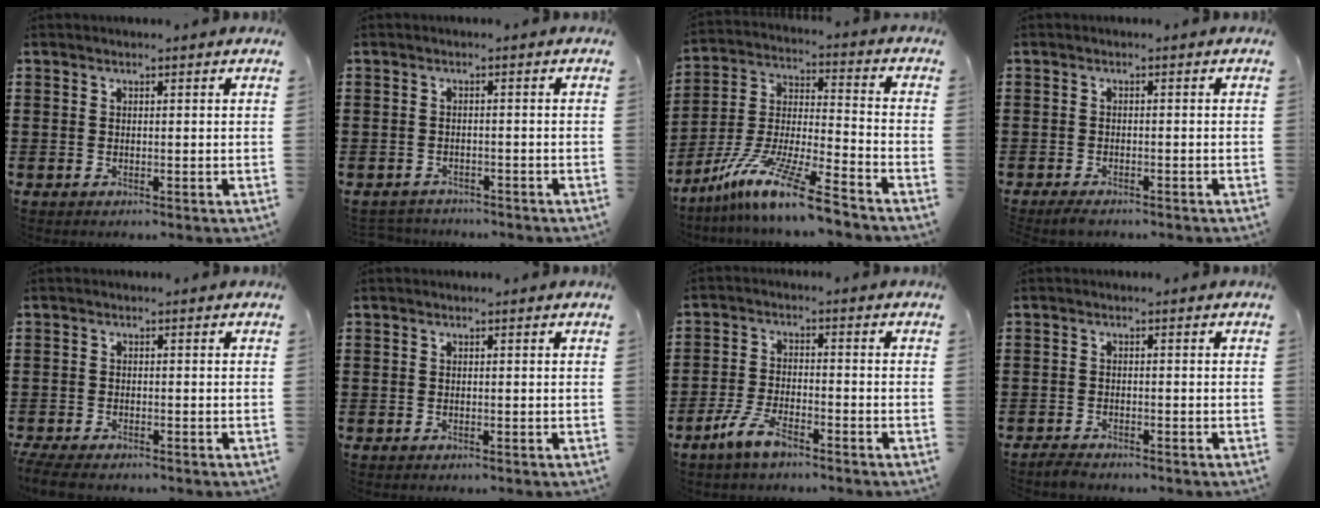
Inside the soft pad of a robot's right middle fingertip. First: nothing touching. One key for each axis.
{"total": 1.7, "fx": -1.6, "fy": 0.3, "fz": -0.2, "tx": -0.003, "ty": 0.001, "tz": -0.037}
{"total": 12.3, "fx": -9.7, "fy": 0.1, "fz": 7.5, "tx": -0.153, "ty": 0.006, "tz": -0.192}
{"total": 1.3, "fx": -1.2, "fy": 0.3, "fz": 0.5, "tx": -0.011, "ty": -0.001, "tz": -0.022}
{"total": 2.2, "fx": -2.1, "fy": 0.3, "fz": 0.7, "tx": -0.028, "ty": -0.003, "tz": -0.049}
{"total": 0.0}
{"total": 5.3, "fx": -3.7, "fy": 1.5, "fz": 3.5, "tx": -0.082, "ty": 0.000, "tz": -0.075}
{"total": 1.5, "fx": -1.5, "fy": 0.3, "fz": 0.3, "tx": -0.010, "ty": 0.002, "tz": -0.030}